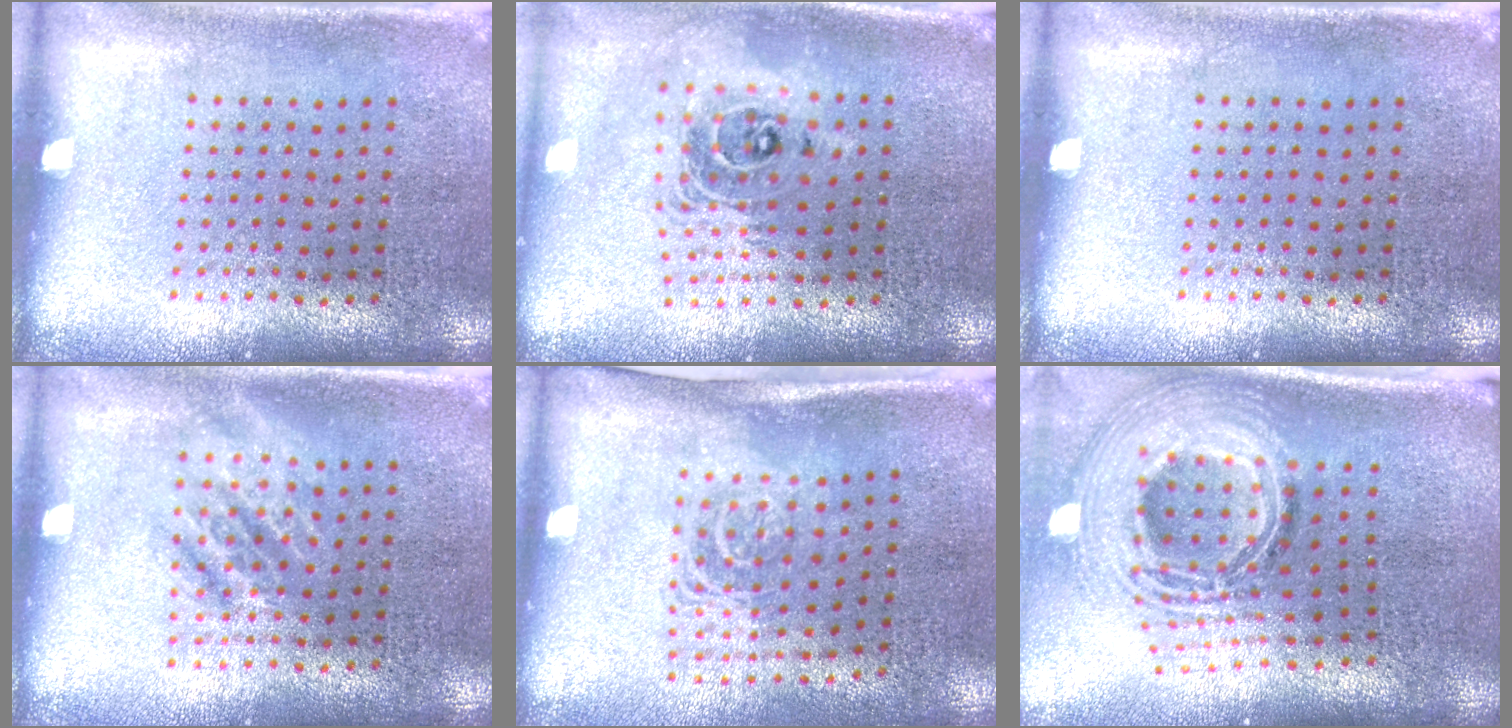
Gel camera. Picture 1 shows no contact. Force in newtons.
{"total": 2.0, "press": 1.6, "slide": 1.3}
{"total": 0.0}
{"total": 1.0, "press": 1.0, "slide": 0.2}
{"total": 1.6, "press": 1.2, "slide": 1.1}
{"total": 3.0, "press": 2.1, "slide": 2.1}